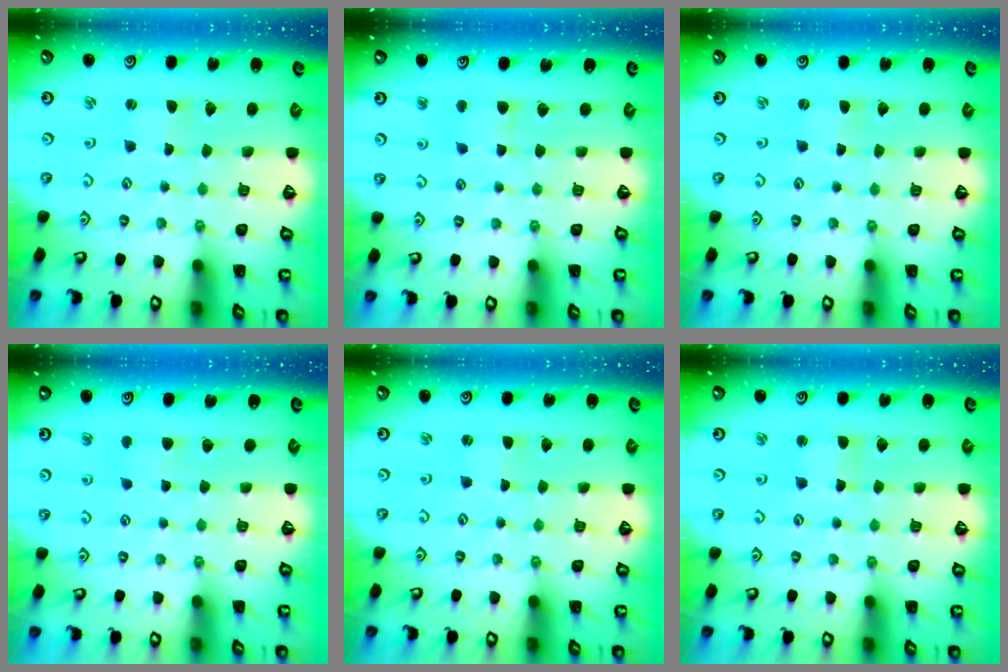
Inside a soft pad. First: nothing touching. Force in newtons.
{"total": 4.1, "press": 4.0, "slide": 0.8}
{"total": 0.9, "press": 0.9, "slide": 0.1}
{"total": 2.8, "press": 2.7, "slide": 0.7}
{"total": 0.5, "press": 0.4, "slide": 0.3}
{"total": 1.8, "press": 1.7, "slide": 0.4}